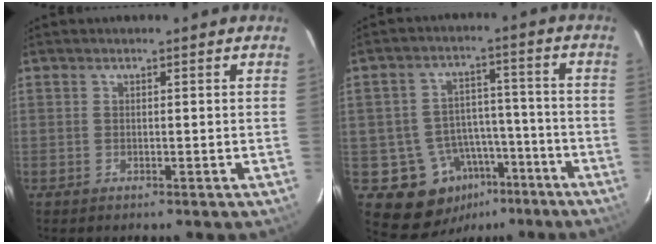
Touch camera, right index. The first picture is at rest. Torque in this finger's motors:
{"motor_torque": [0.16, -0.41, -0.17, -0.13]}